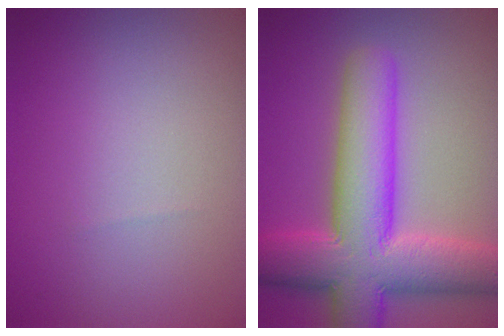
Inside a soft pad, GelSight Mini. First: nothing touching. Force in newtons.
{"total": 11.2, "press": 11.2, "slide": 0.5}